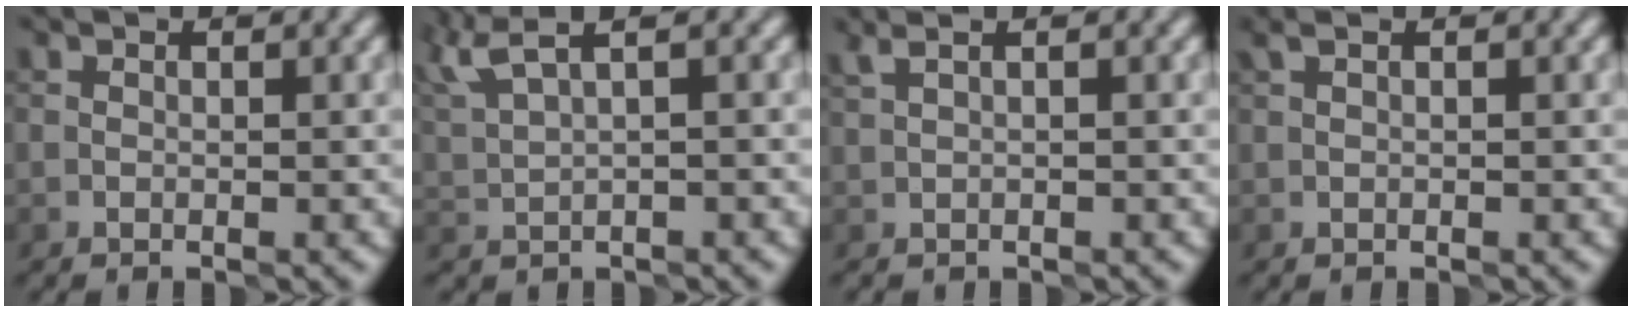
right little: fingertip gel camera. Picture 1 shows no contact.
{"total": 4.1, "force": [3.0, 1.1, 2.6], "torque": [-0.061, 0.013, 0.059]}
{"total": 0.8, "force": [0.4, 0.2, 0.7], "torque": [-0.010, 0.006, 0.009]}
{"total": 0.0}